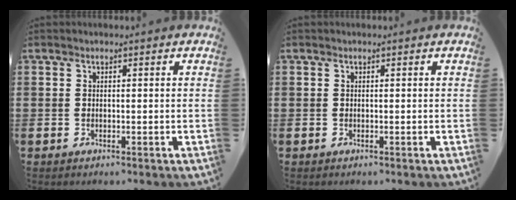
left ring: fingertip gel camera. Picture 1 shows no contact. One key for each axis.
{"total": 0.0}